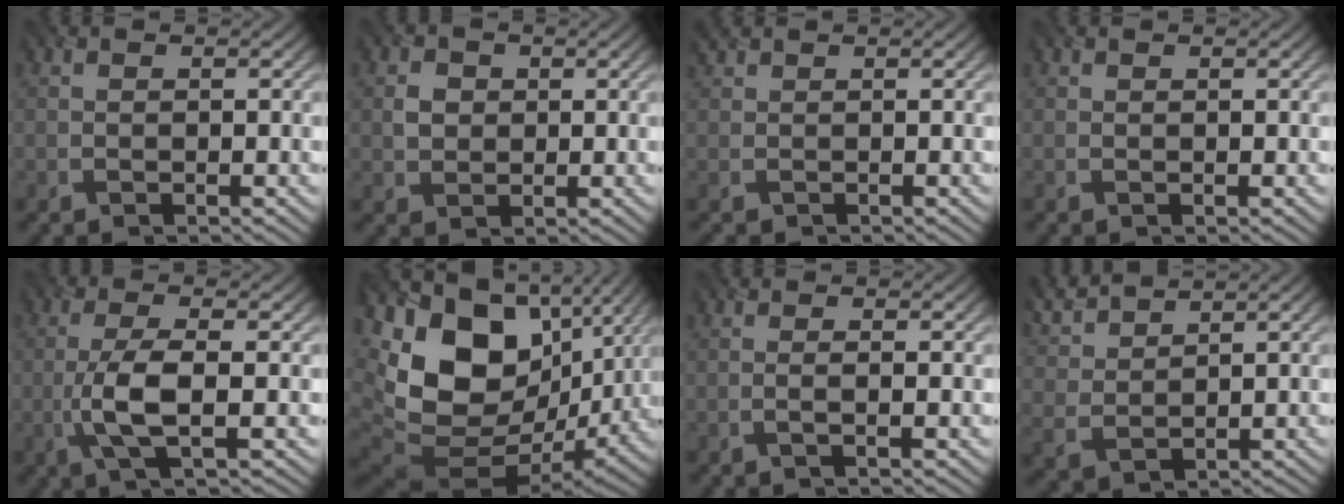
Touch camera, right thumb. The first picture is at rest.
{"total": 2.5, "force": [0.4, 2.2, 1.0], "torque": [-0.024, -0.002, 0.006]}
{"total": 1.0, "force": [0.4, 0.9, 0.1], "torque": [-0.012, 0.003, 0.008]}
{"total": 0.0}
{"total": 5.5, "force": [-1.1, 1.5, 5.2], "torque": [-0.114, 0.005, -0.029]}
{"total": 19.8, "force": [3.5, 13.4, 14.2], "torque": [-0.311, -0.035, 0.105]}
{"total": 1.0, "force": [-0.2, 0.0, 1.0], "torque": [-0.018, 0.003, -0.008]}
{"total": 6.2, "force": [4.9, 2.3, 2.8], "torque": [-0.087, 0.014, 0.107]}